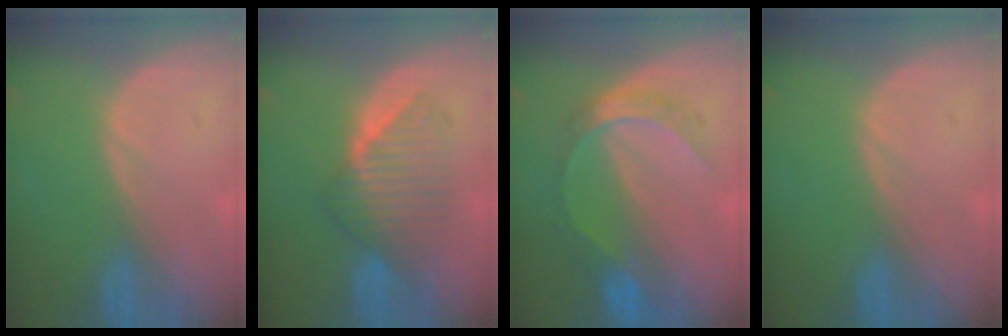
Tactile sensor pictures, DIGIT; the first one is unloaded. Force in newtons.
{"total": 6.9, "press": 6.9, "slide": 0.5}
{"total": 6.7, "press": 5.8, "slide": 3.4}
{"total": 0.0}